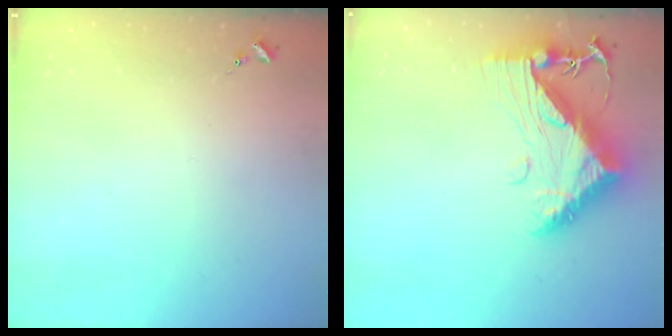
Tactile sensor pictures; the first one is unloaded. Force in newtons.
{"total": 13.5, "press": 13.5, "slide": 1.2}